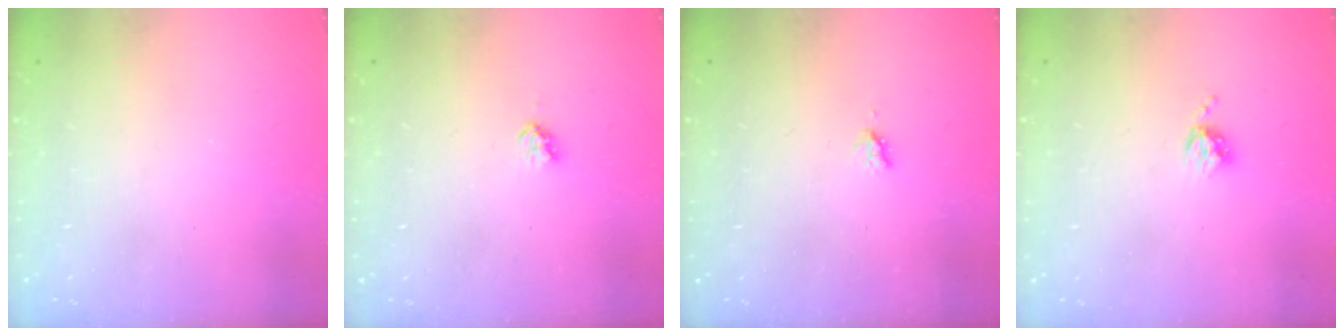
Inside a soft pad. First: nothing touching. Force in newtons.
{"total": 3.0, "press": 2.9, "slide": 0.4}
{"total": 2.4, "press": 2.4, "slide": 0.4}
{"total": 3.8, "press": 3.8, "slide": 0.5}